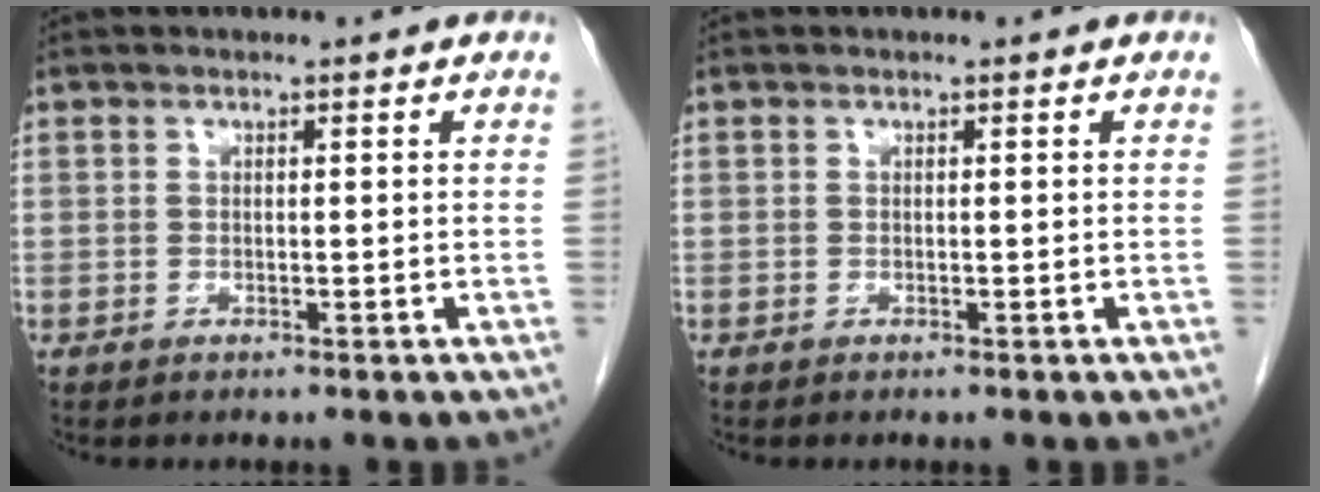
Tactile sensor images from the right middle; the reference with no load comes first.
{"total": 0.0}